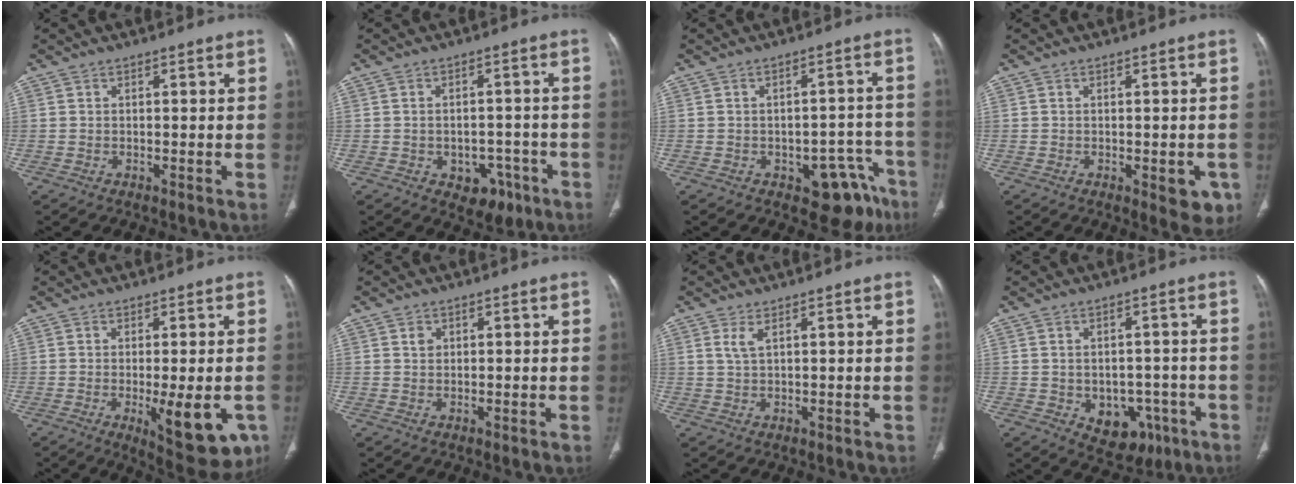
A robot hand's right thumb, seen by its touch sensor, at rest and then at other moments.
{"total": 6.8, "force": [-3.3, 4.8, 3.5], "torque": [-0.014, 0.028, -0.037]}
{"total": 9.9, "force": [-5.6, 5.4, 6.0], "torque": [-0.028, 0.042, -0.067]}
{"total": 5.0, "force": [-1.8, 2.3, 4.1], "torque": [-0.021, -0.003, -0.017]}
{"total": 12.0, "force": [-3.8, 4.3, 10.6], "torque": [-0.123, -0.015, -0.041]}
{"total": 1.4, "force": [0.5, 1.2, 0.6], "torque": [-0.004, 0.000, 0.008]}
{"total": 2.2, "force": [1.1, 0.7, 1.7], "torque": [-0.043, 0.000, 0.030]}
{"total": 9.6, "force": [-3.6, 7.0, 5.5], "torque": [-0.037, 0.023, -0.032]}